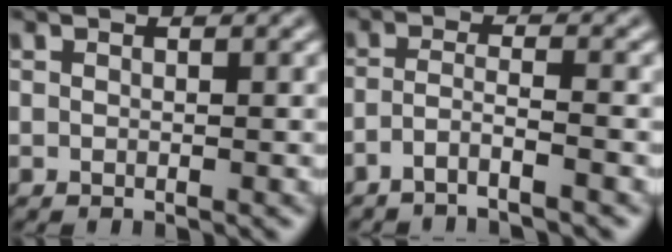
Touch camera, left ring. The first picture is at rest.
{"total": 2.4, "force": [-1.8, 0.2, 1.7], "torque": [-0.030, 0.002, -0.045]}